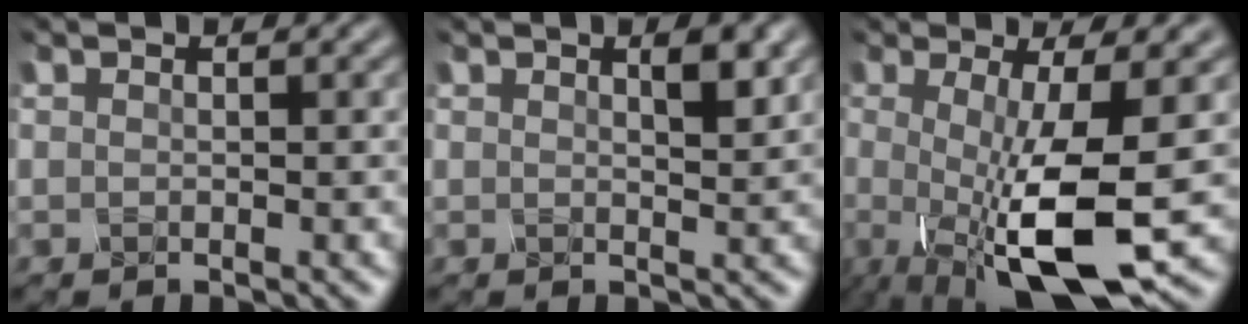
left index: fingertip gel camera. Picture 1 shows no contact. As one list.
[{"total": 2.2, "force": [0.9, 0.7, 1.8], "torque": [-0.025, -0.001, 0.015]}, {"total": 11.0, "force": [-2.7, 2.9, 10.2], "torque": [-0.170, -0.022, -0.044]}]